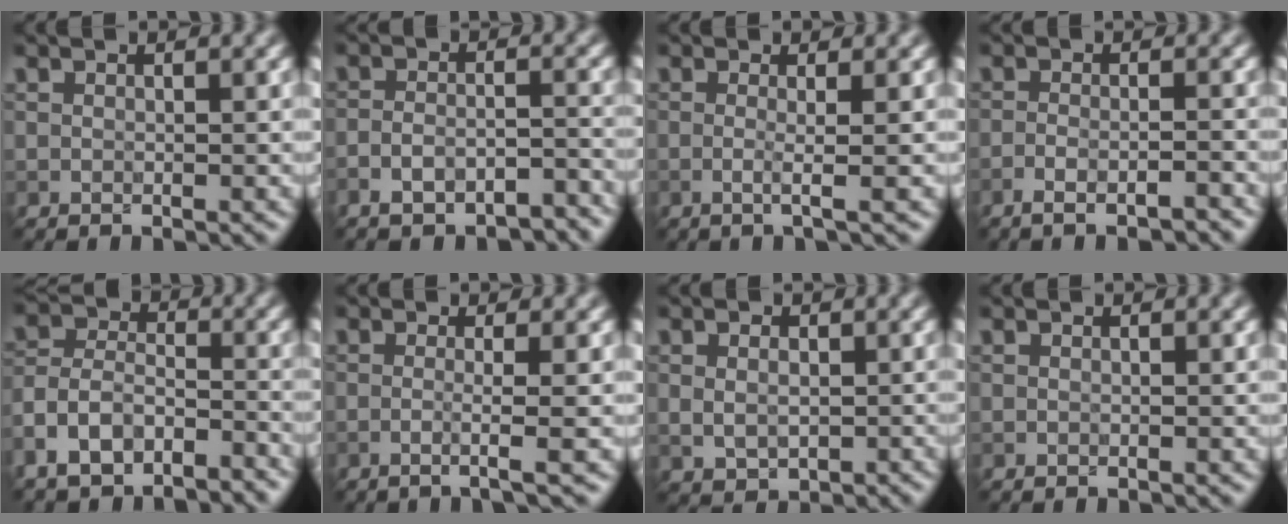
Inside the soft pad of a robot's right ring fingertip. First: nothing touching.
{"total": 6.5, "force": [-5.7, 2.0, 2.4], "torque": [-0.039, 0.001, -0.085]}
{"total": 2.1, "force": [0.2, 0.8, 1.9], "torque": [-0.023, 0.003, -0.023]}
{"total": 4.0, "force": [-3.1, 0.9, 2.3], "torque": [-0.032, 0.003, -0.051]}
{"total": 7.0, "force": [-5.6, 3.3, 2.7], "torque": [-0.055, 0.001, -0.115]}
{"total": 2.3, "force": [-0.4, 0.7, 2.2], "torque": [-0.020, -0.001, -0.026]}
{"total": 3.3, "force": [0.3, 2.7, 2.0], "torque": [-0.021, 0.003, 0.007]}
{"total": 0.0}